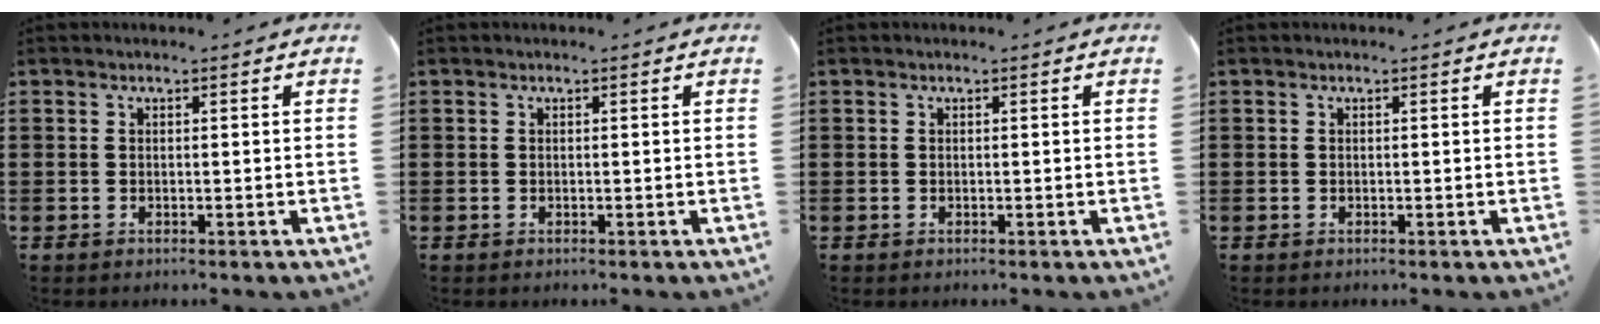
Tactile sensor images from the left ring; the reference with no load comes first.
{"total": 0.0}
{"total": 0.0}
{"total": 0.0}